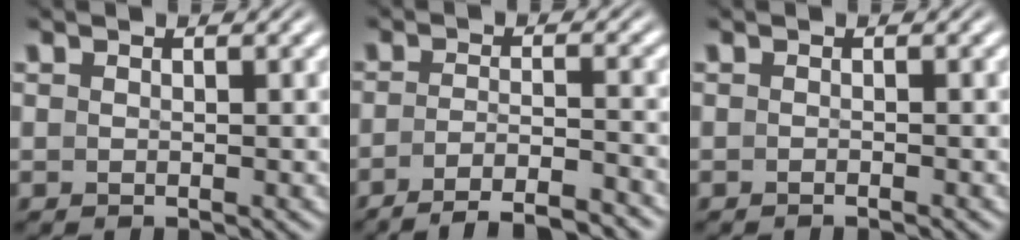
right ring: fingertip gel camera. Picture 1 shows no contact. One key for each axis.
{"total": 7.2, "fx": -6.5, "fy": 1.8, "fz": 2.7, "tx": -0.043, "ty": -0.027, "tz": -0.091}
{"total": 0.8, "fx": -0.7, "fy": -0.4, "fz": 0.0, "tx": -0.002, "ty": -0.001, "tz": -0.012}